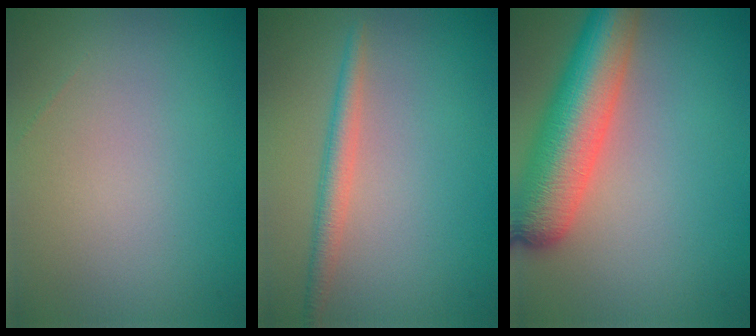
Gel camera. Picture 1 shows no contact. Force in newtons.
{"total": 2.3, "press": 2.3, "slide": 0.1}
{"total": 8.4, "press": 8.4, "slide": 0.4}